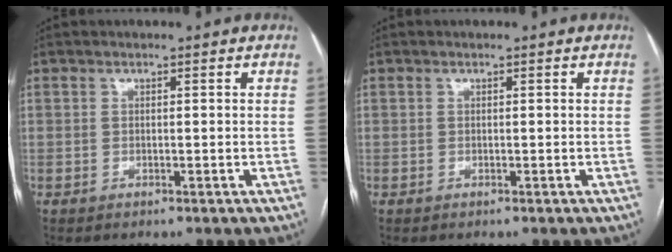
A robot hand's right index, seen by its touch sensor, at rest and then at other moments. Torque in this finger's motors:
{"motor_torque": [0.00, 0.00, 0.00, 0.00]}